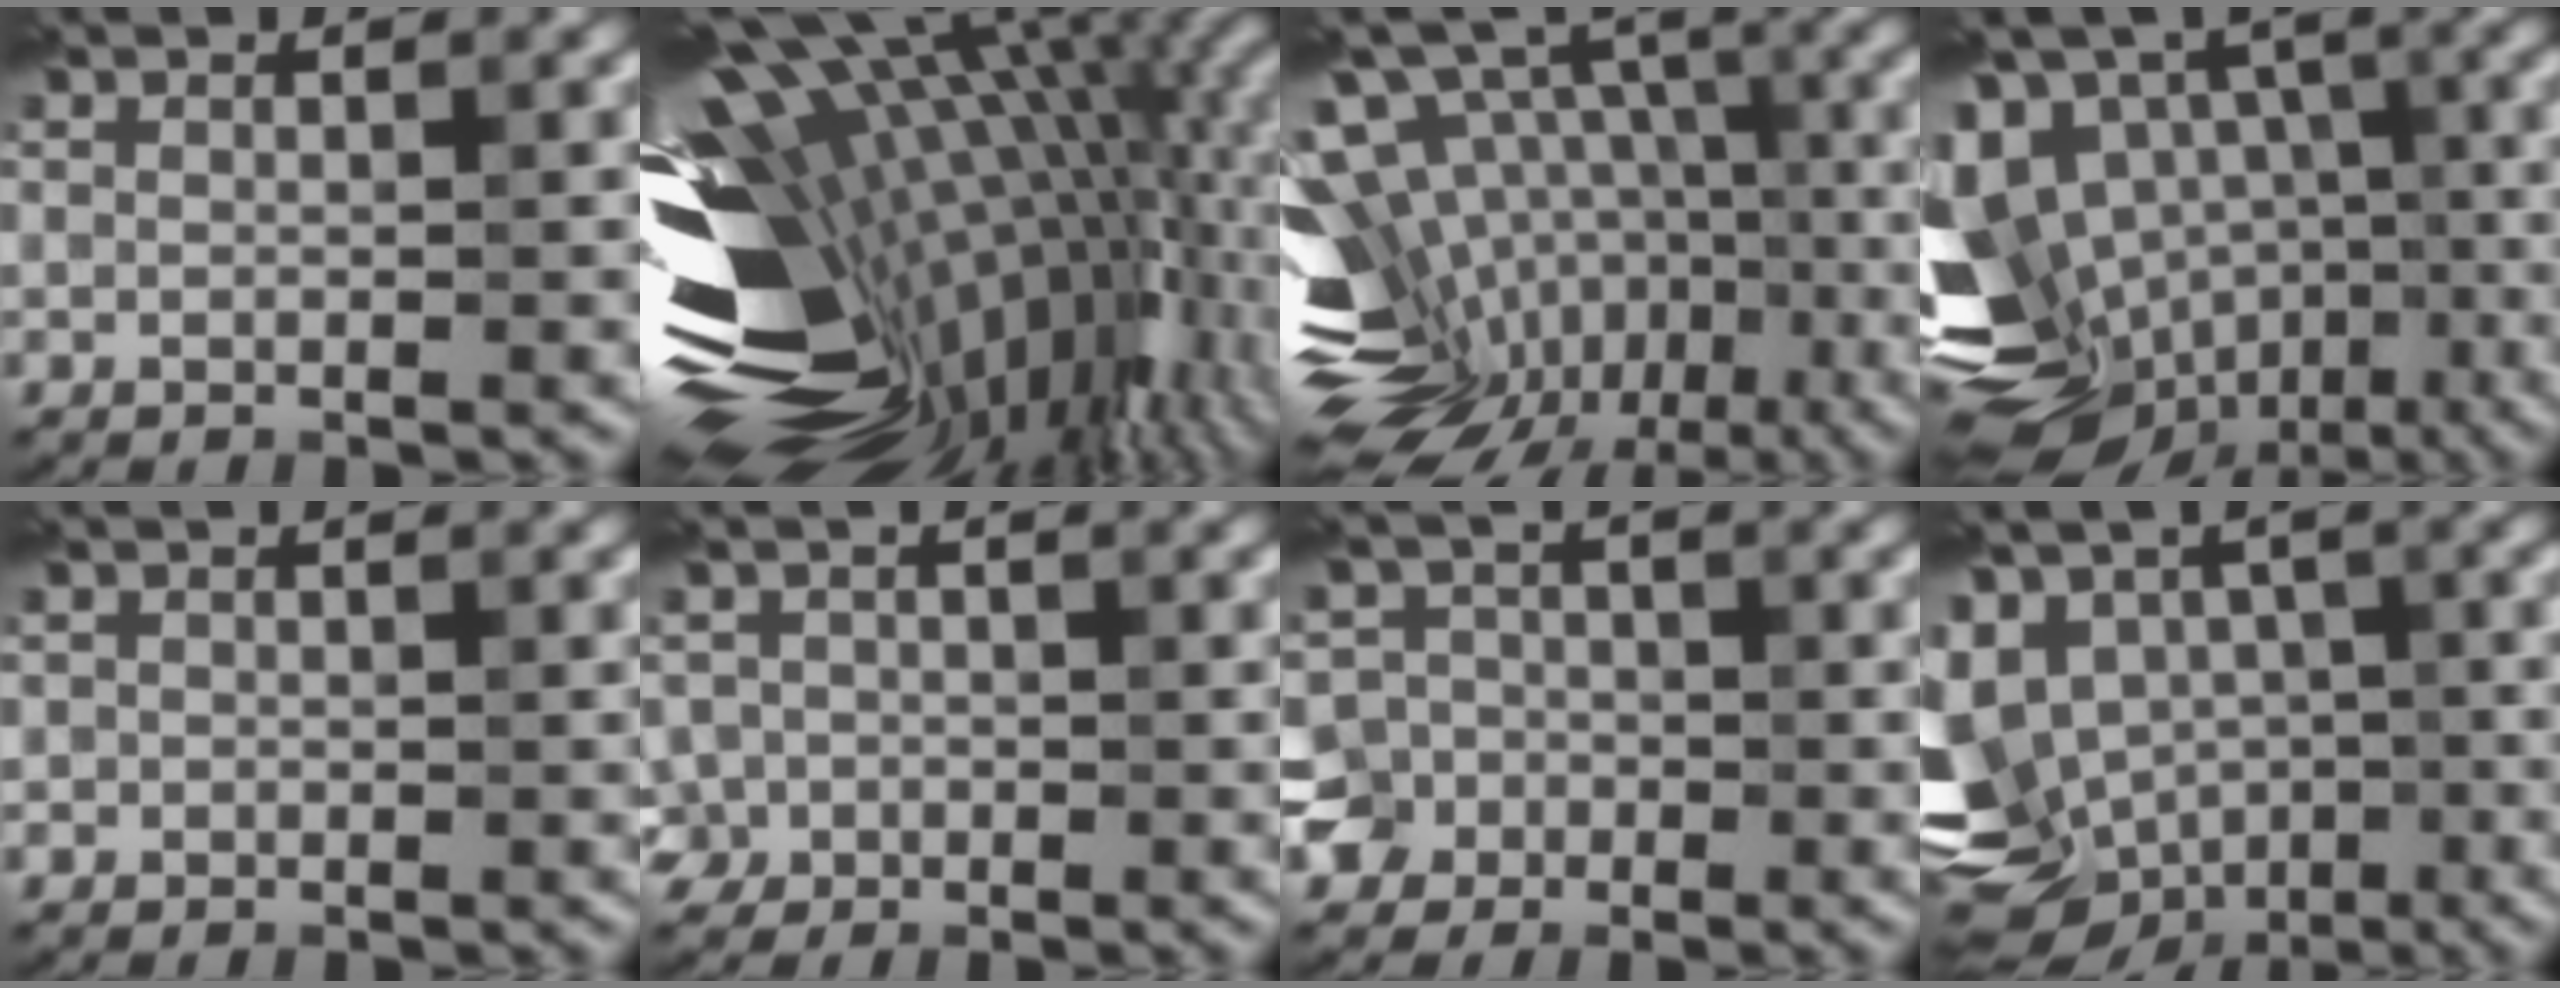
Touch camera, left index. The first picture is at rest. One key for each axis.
{"total": 20.1, "fx": -1.6, "fy": 11.6, "fz": 16.3, "tx": -0.273, "ty": 0.021, "tz": -0.012}
{"total": 13.8, "fx": -4.4, "fy": 9.7, "fz": 8.7, "tx": -0.172, "ty": 0.008, "tz": -0.049}
{"total": 13.8, "fx": -3.3, "fy": 10.1, "fz": 8.8, "tx": -0.197, "ty": -0.008, "tz": -0.040}
{"total": 0.6, "fx": -0.1, "fy": 0.6, "fz": -0.1, "tx": 0.006, "ty": -0.004, "tz": -0.006}
{"total": 2.7, "fx": -1.0, "fy": 2.4, "fz": 0.7, "tx": -0.006, "ty": 0.005, "tz": -0.019}
{"total": 8.3, "fx": -4.5, "fy": 6.9, "fz": 1.4, "tx": -0.025, "ty": -0.001, "tz": -0.109}
{"total": 13.6, "fx": -5.3, "fy": 10.5, "fz": 6.8, "tx": -0.155, "ty": -0.022, "tz": -0.059}